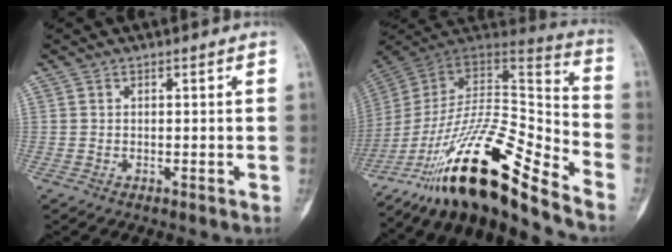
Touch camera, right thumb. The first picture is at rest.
{"total": 23.9, "force": [-16.9, 5.1, 16.0], "torque": [-0.292, 0.087, -0.298]}